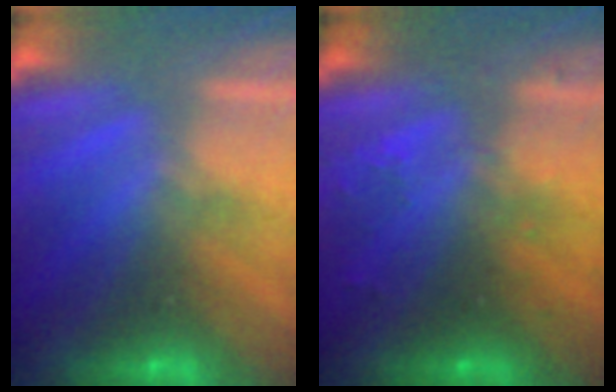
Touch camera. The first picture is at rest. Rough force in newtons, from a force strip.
{"total": 2.4}